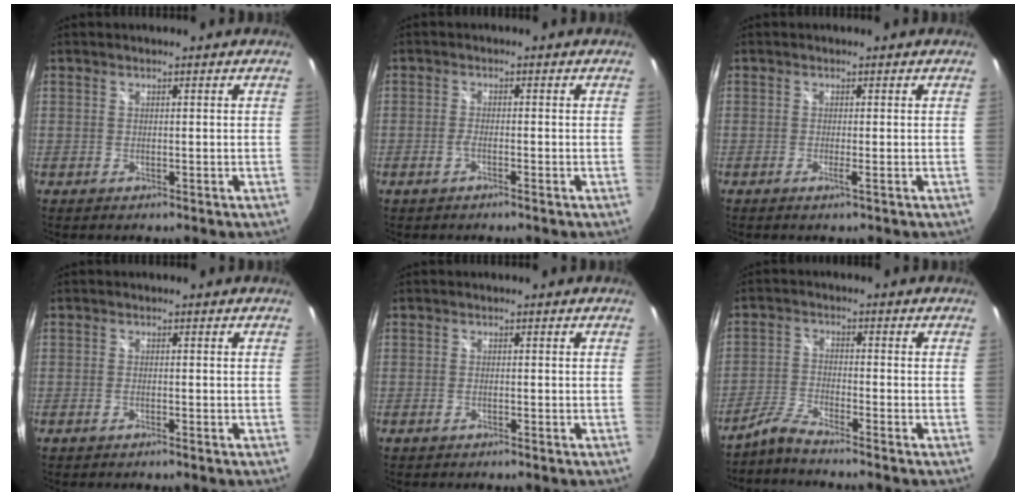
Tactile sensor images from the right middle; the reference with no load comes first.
{"total": 1.6, "force": [-1.1, 0.1, 1.1], "torque": [-0.032, 0.002, -0.024]}
{"total": 1.1, "force": [0.2, -0.8, 0.6], "torque": [-0.009, -0.004, -0.001]}
{"total": 0.8, "force": [-0.7, 0.1, 0.5], "torque": [-0.012, 0.000, -0.014]}
{"total": 0.5, "force": [-0.5, 0.1, 0.3], "torque": [-0.007, 0.000, -0.010]}
{"total": 3.2, "force": [-2.9, -0.7, 1.2], "torque": [-0.038, -0.001, -0.069]}